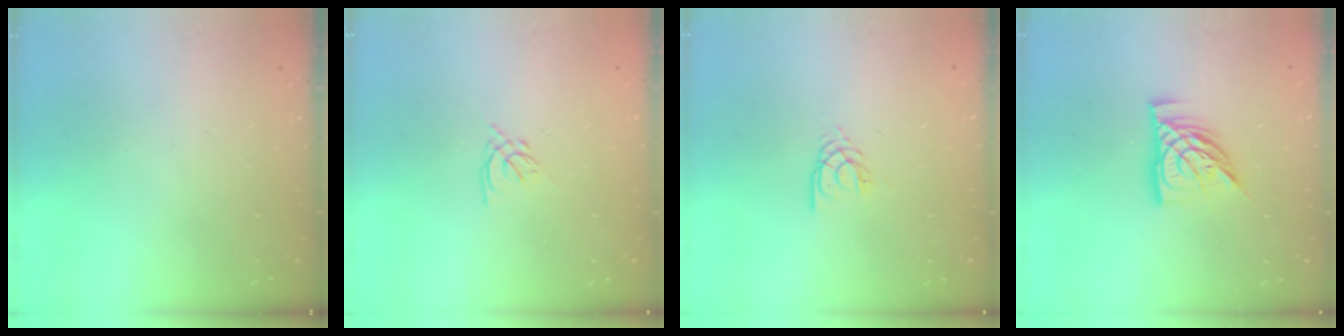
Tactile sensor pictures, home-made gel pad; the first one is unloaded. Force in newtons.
{"total": 1.3, "press": 1.1, "slide": 0.6}
{"total": 2.1, "press": 2.1, "slide": 0.3}
{"total": 13.0, "press": 13.0, "slide": 1.2}